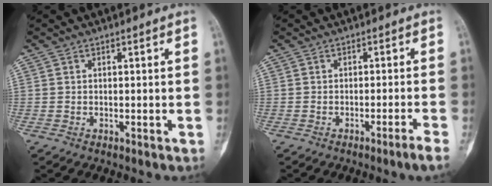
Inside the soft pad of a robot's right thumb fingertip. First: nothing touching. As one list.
[{"total": 2.7, "force": [-1.8, -0.8, 1.9], "torque": [-0.043, 0.011, -0.027]}]